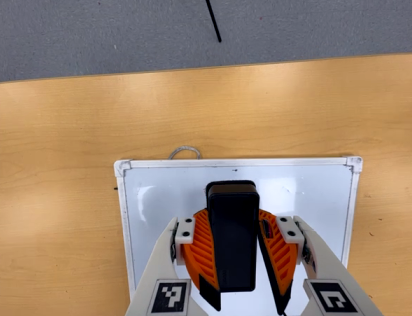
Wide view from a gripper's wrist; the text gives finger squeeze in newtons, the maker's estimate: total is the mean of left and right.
{"total": 12.2, "left": 10.9, "right": 13.5}